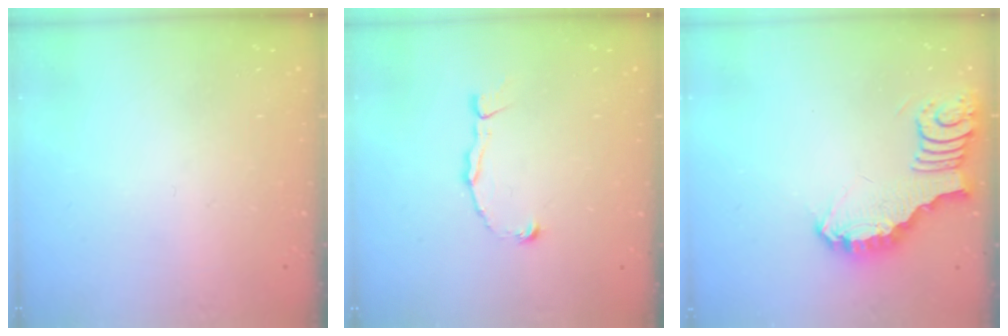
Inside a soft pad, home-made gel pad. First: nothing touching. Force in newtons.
{"total": 2.5, "press": 2.5, "slide": 0.2}
{"total": 4.0, "press": 4.0, "slide": 0.3}